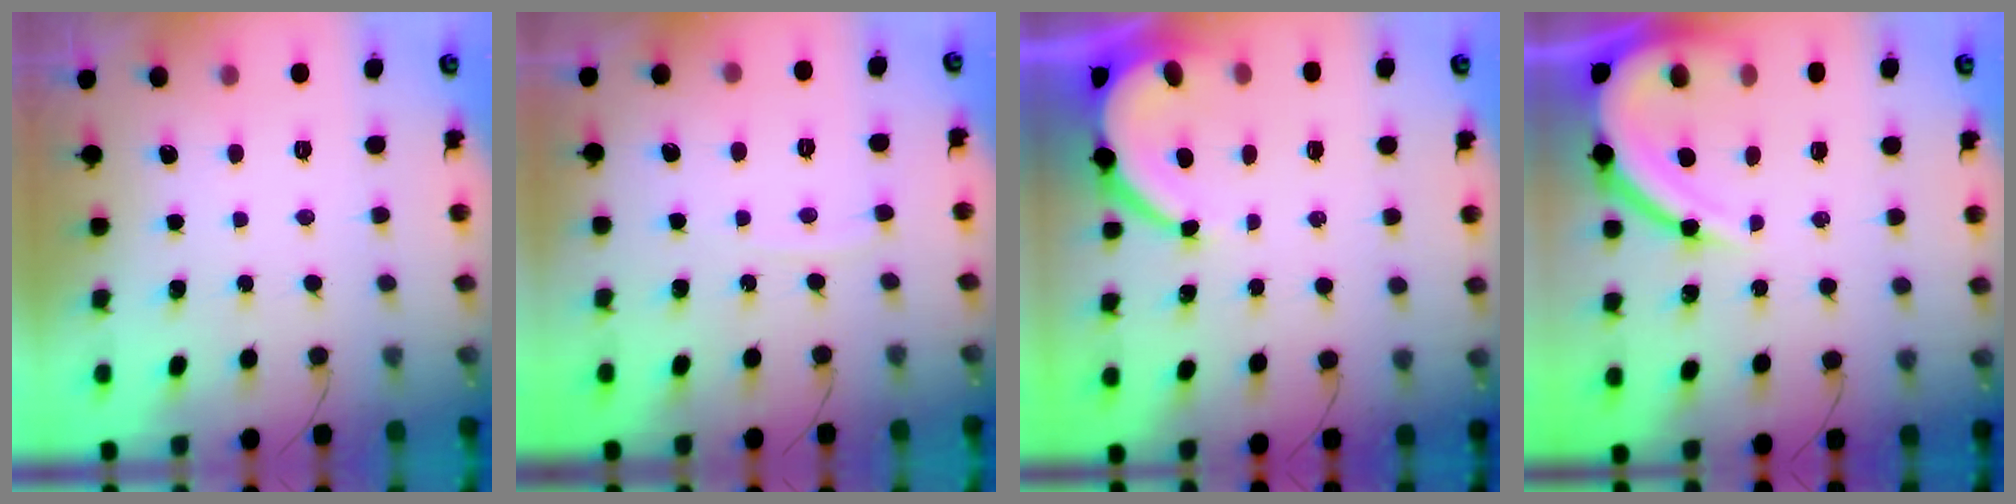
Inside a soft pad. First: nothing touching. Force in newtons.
{"total": 3.4, "press": 3.4, "slide": 0.1}
{"total": 6.4, "press": 6.4, "slide": 0.5}
{"total": 11.7, "press": 11.7, "slide": 0.7}